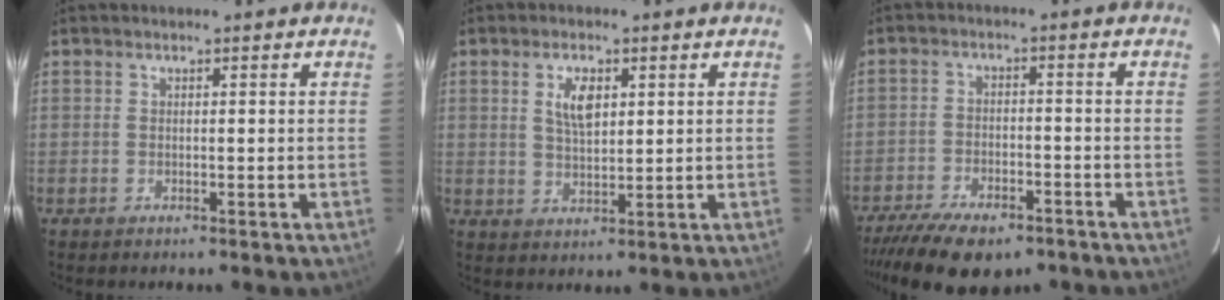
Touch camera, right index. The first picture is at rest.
{"total": 5.3, "force": [1.8, 2.6, 4.3], "torque": [-0.076, 0.005, 0.036]}
{"total": 15.2, "force": [-11.3, 6.1, 8.0], "torque": [-0.181, -0.029, -0.178]}